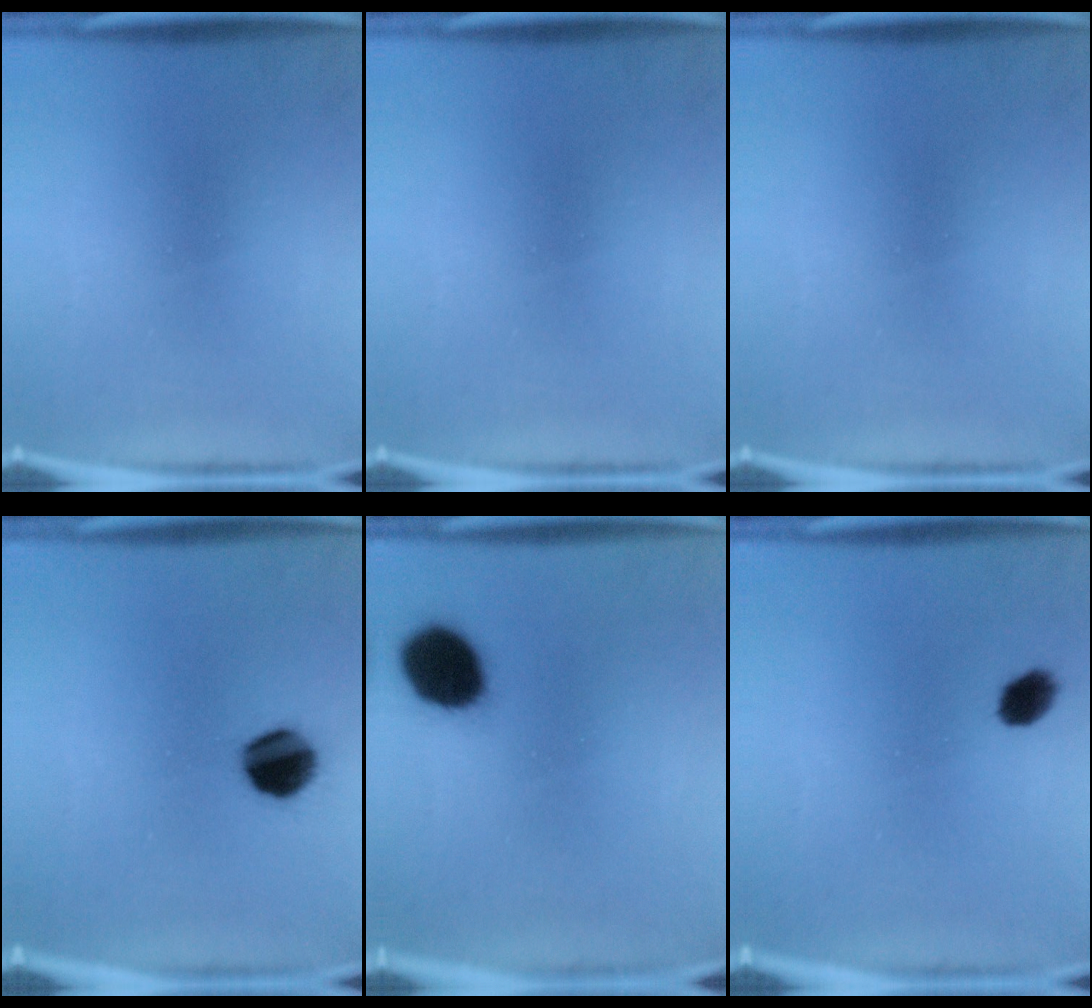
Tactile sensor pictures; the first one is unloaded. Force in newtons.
{"total": 0.0}
{"total": 0.0}
{"total": 10.2}
{"total": 12.4}
{"total": 3.7}